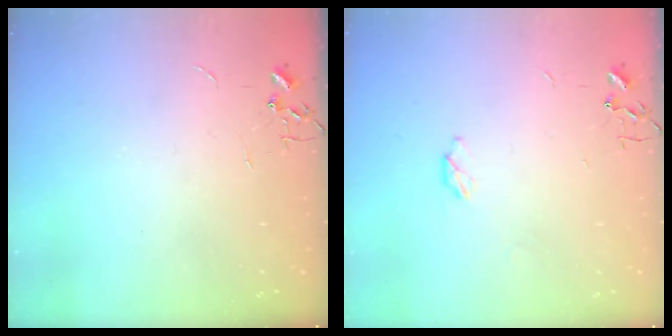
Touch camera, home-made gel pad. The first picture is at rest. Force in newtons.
{"total": 3.4, "press": 3.4, "slide": 0.5}